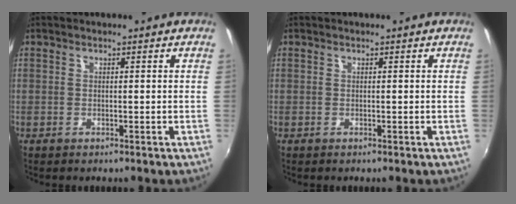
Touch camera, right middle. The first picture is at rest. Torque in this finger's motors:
{"motor_torque": [0.00, 0.00, 0.00, 0.00]}